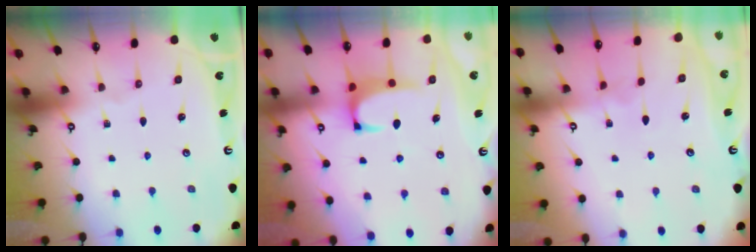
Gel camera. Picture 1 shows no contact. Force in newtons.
{"total": 1.2, "press": 1.1, "slide": 0.5}
{"total": 3.7, "press": 3.7, "slide": 0.1}